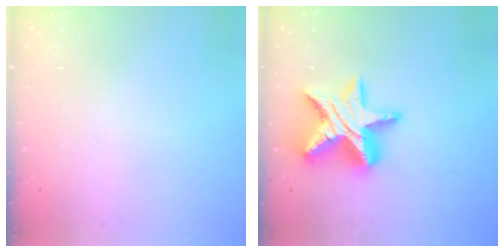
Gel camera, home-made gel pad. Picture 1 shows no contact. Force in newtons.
{"total": 17.9, "press": 17.9, "slide": 1.4}